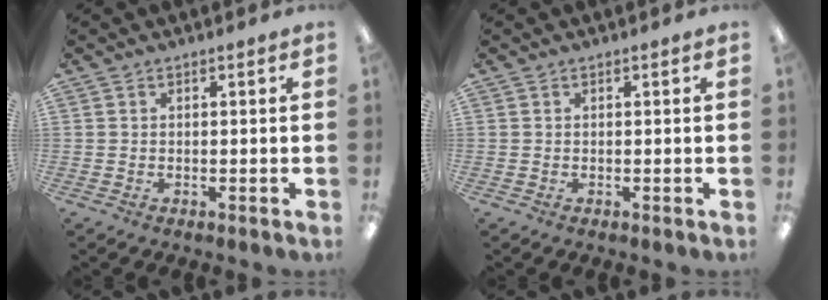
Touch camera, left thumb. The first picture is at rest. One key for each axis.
{"total": 0.0}